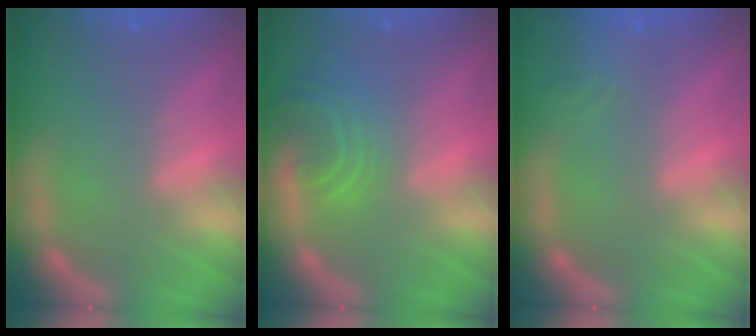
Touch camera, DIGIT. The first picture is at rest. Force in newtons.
{"total": 5.1}
{"total": 1.9}